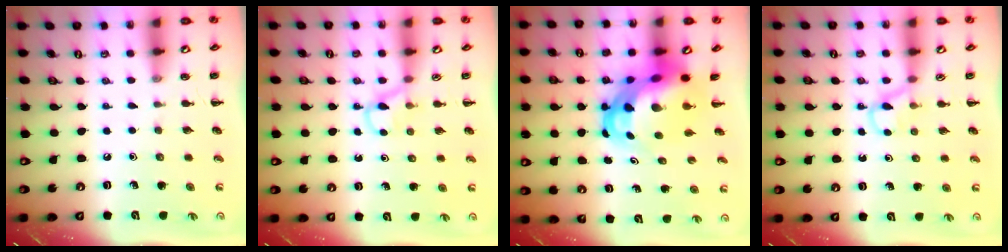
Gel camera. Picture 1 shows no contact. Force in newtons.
{"total": 3.5, "press": 3.3, "slide": 1.2}
{"total": 10.3, "press": 10.0, "slide": 2.6}
{"total": 3.5, "press": 3.3, "slide": 1.2}